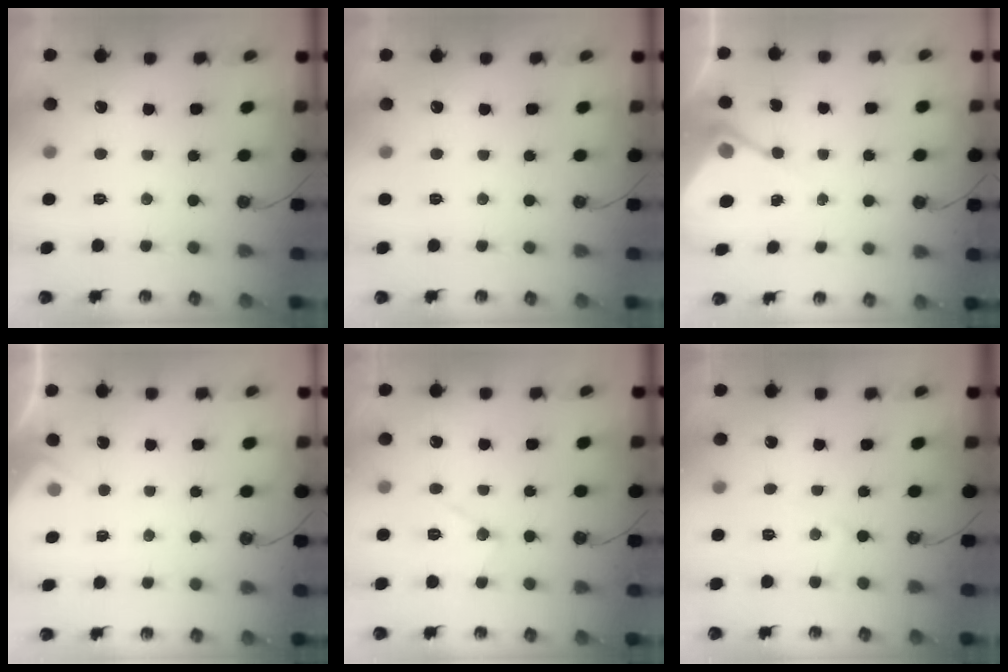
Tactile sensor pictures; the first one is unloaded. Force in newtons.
{"total": 0.0}
{"total": 5.8, "press": 5.8, "slide": 0.5}
{"total": 2.5, "press": 2.4, "slide": 0.4}
{"total": 11.2, "press": 11.1, "slide": 0.8}
{"total": 4.0, "press": 3.9, "slide": 0.6}